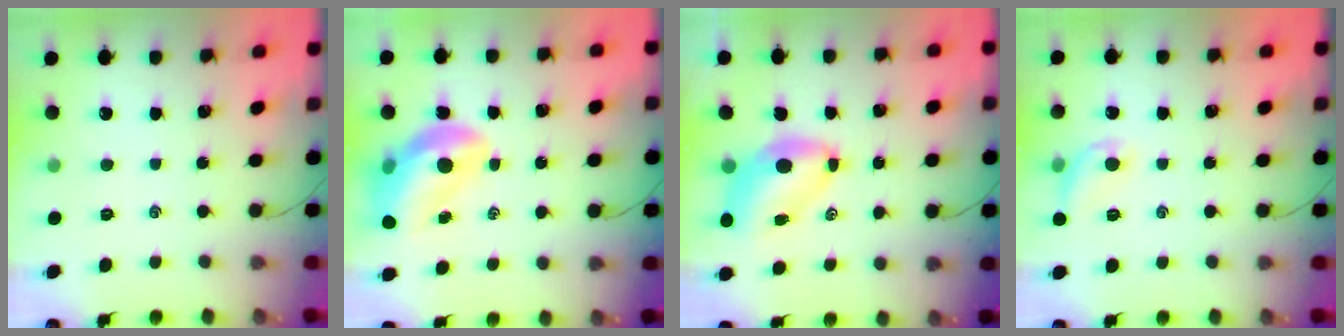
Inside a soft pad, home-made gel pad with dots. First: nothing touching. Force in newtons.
{"total": 13.6, "press": 13.1, "slide": 3.9}
{"total": 6.8, "press": 6.6, "slide": 1.7}
{"total": 8.1, "press": 8.0, "slide": 1.4}